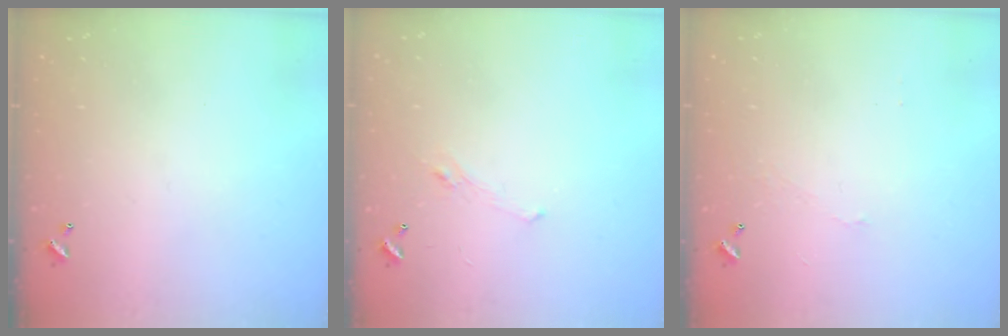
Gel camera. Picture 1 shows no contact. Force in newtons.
{"total": 1.2, "press": 0.8, "slide": 0.9}
{"total": 0.0}